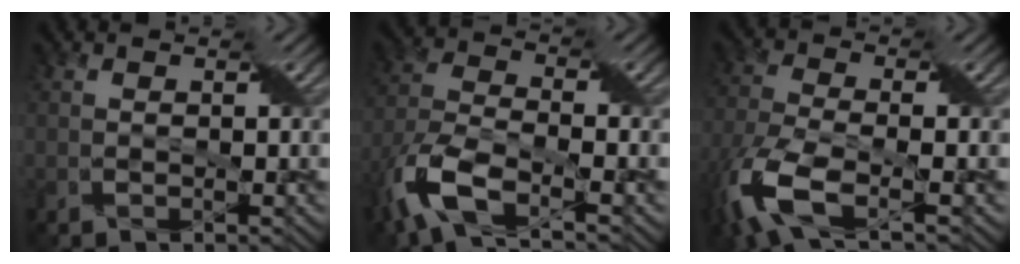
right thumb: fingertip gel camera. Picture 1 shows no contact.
{"total": 9.7, "force": [-5.6, 3.4, 7.1], "torque": [-0.166, -0.013, -0.124]}
{"total": 10.0, "force": [-5.0, 3.5, 8.0], "torque": [-0.193, -0.019, -0.106]}